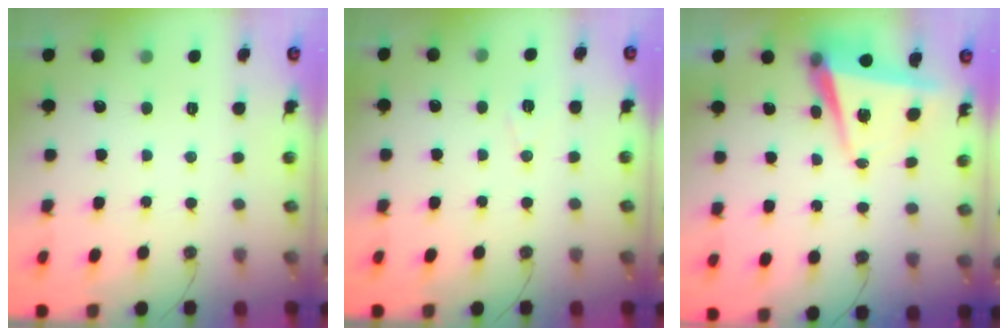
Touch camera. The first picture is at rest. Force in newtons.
{"total": 6.9, "press": 5.1, "slide": 4.6}
{"total": 6.8, "press": 5.2, "slide": 4.3}